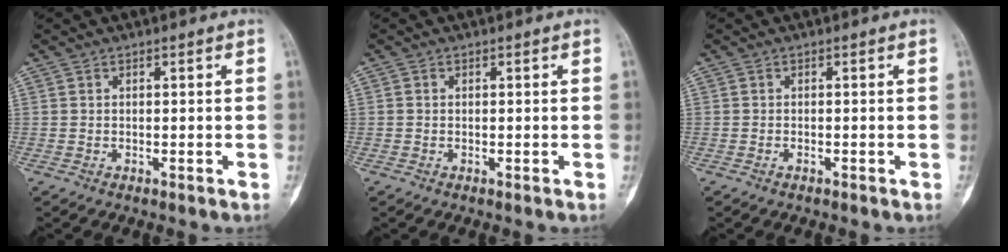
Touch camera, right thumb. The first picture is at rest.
{"total": 0.0}
{"total": 0.5, "force": [-0.3, 0.3, 0.3], "torque": [-0.008, 0.001, -0.007]}